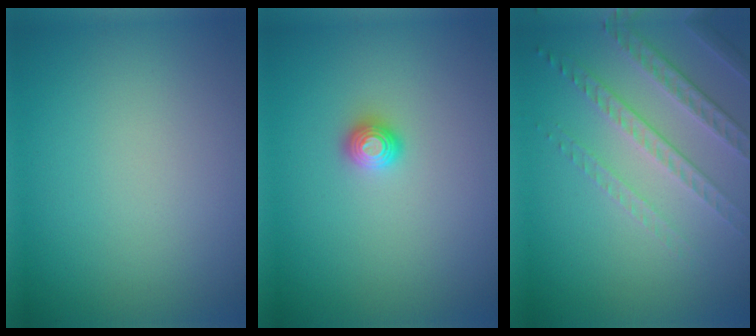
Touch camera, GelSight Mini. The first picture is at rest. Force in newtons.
{"total": 1.1, "press": 1.1, "slide": 0.1}
{"total": 4.6, "press": 3.1, "slide": 3.3}